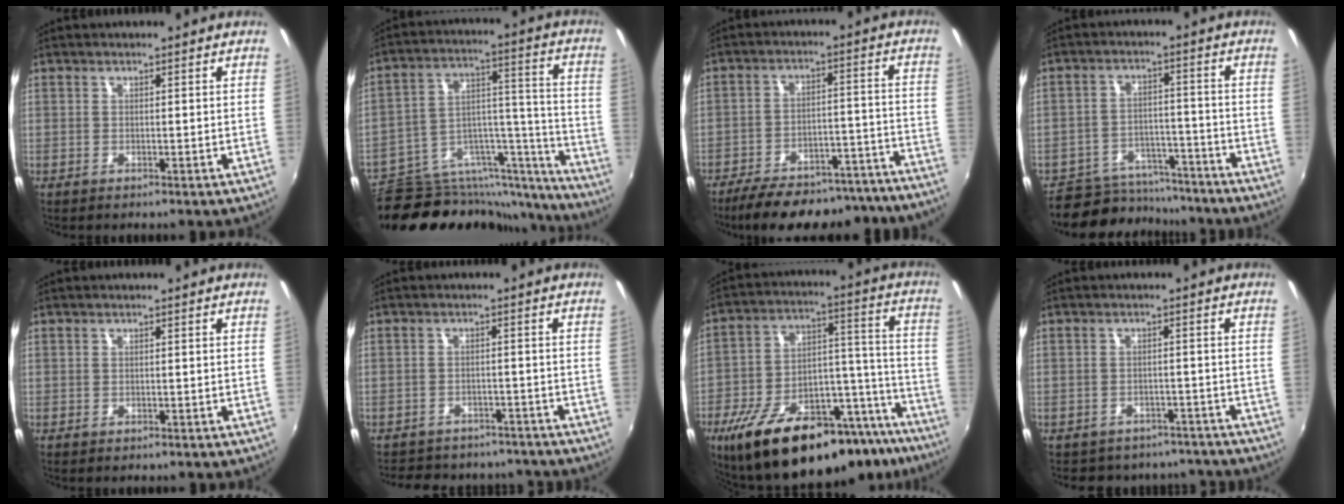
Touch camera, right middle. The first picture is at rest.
{"total": 23.5, "force": [-18.3, 11.2, 9.7], "torque": [-0.147, 0.061, -0.250]}
{"total": 27.0, "force": [-24.5, 5.4, 10.0], "torque": [-0.159, 0.002, -0.312]}
{"total": 10.5, "force": [-9.2, 4.8, 1.4], "torque": [-0.041, 0.021, -0.129]}
{"total": 0.0}
{"total": 14.8, "force": [-12.7, 6.1, 4.7], "torque": [-0.106, 0.010, -0.160]}
{"total": 30.3, "force": [-21.4, 11.5, 18.2], "torque": [-0.271, 0.011, -0.302]}
{"total": 11.6, "force": [-9.8, 5.5, 2.8], "torque": [-0.068, 0.008, -0.117]}